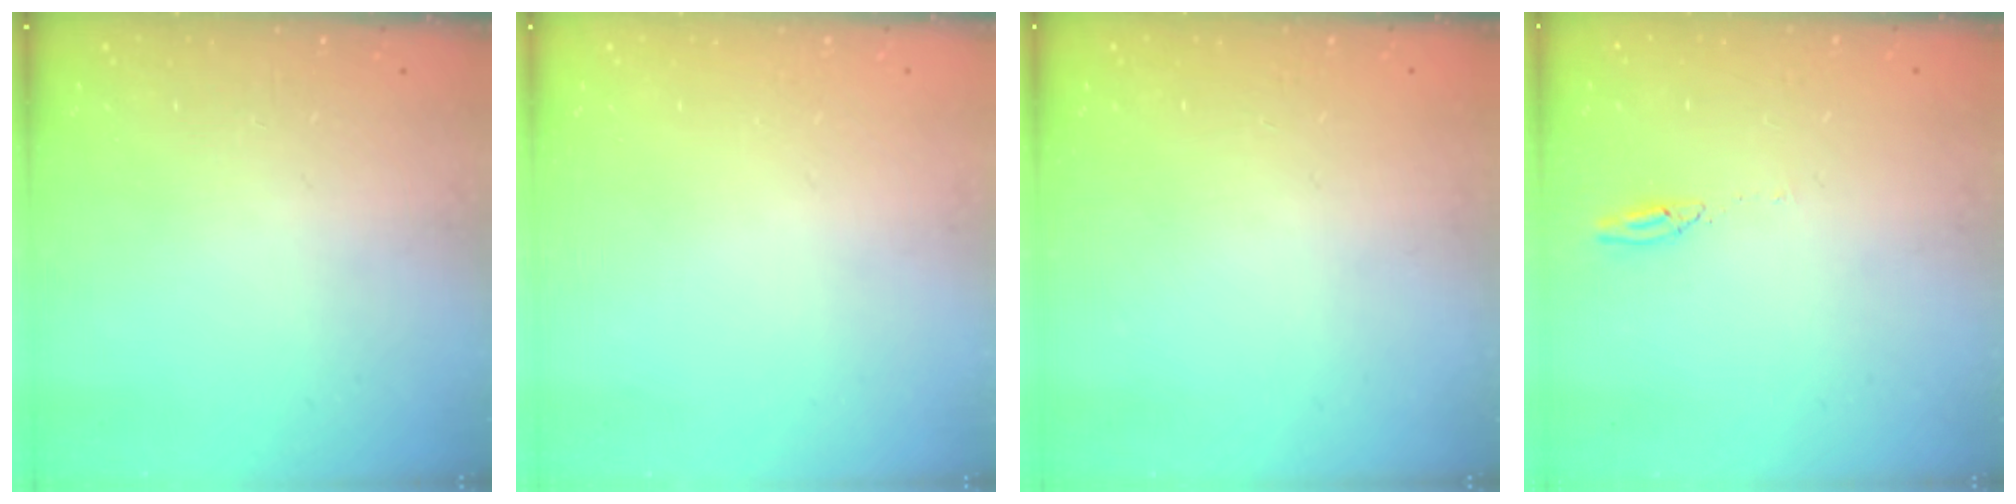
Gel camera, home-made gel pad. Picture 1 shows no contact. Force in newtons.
{"total": 16.0, "press": 1.9, "slide": 15.9}
{"total": 0.0}
{"total": 2.7, "press": 2.7, "slide": 0.2}